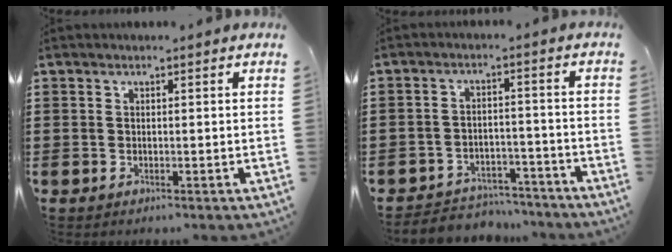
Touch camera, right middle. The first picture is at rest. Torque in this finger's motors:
{"motor_torque": [2.14, 0.00, 0.11, 0.02]}